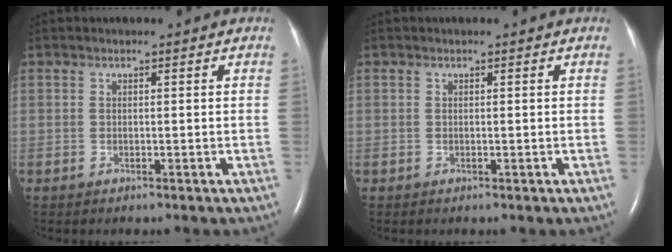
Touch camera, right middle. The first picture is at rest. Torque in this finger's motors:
{"motor_torque": [0.00, 0.00, 0.00, 0.00]}